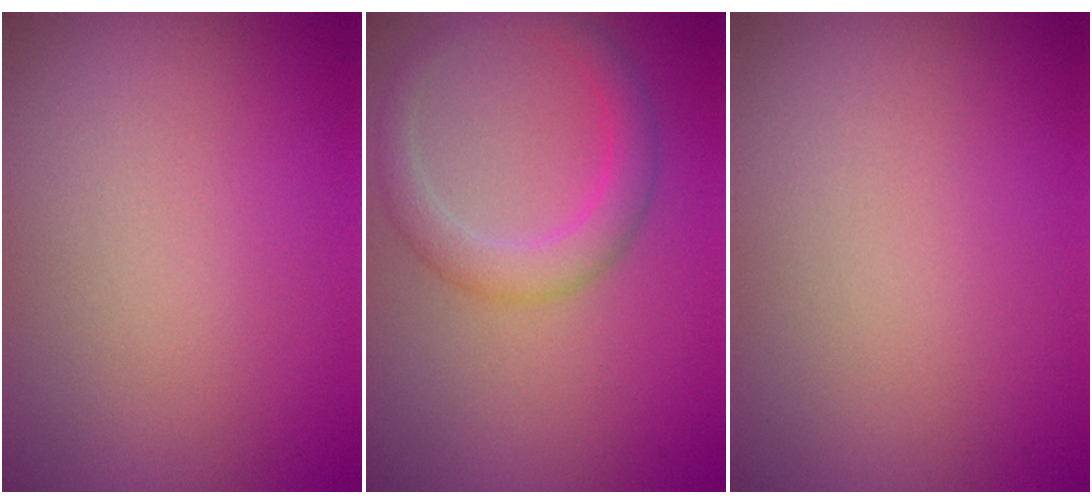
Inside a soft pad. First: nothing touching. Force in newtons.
{"total": 2.9, "press": 2.9, "slide": 0.2}
{"total": 0.0}